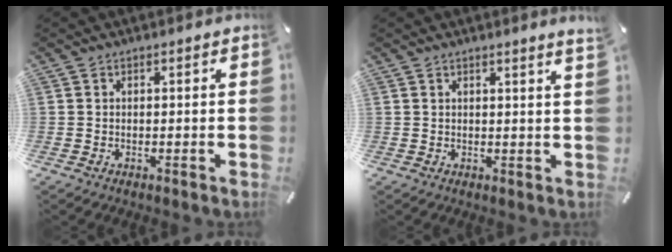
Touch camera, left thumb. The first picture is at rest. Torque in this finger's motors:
{"motor_torque": [0.40, -0.29, 0.10, -0.48, 0.05]}